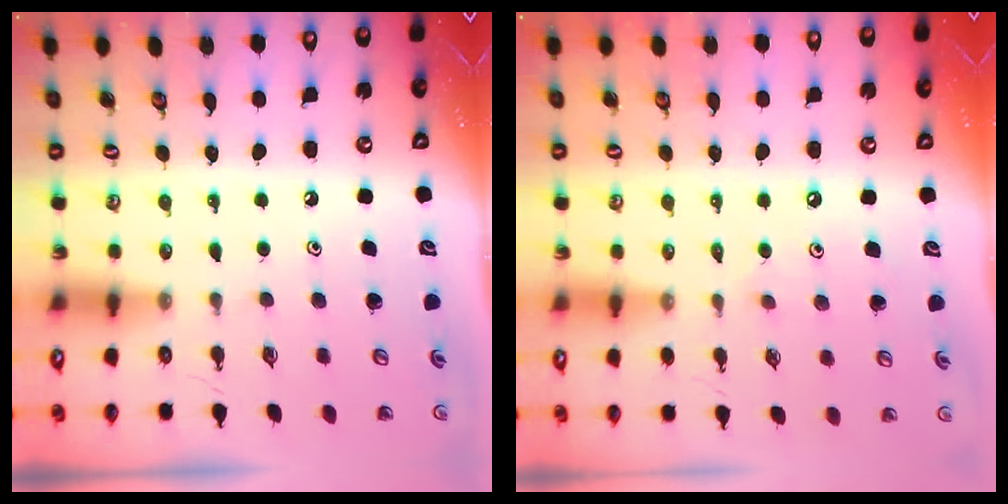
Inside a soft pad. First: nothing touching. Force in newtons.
{"total": 4.2, "press": 4.1, "slide": 0.6}